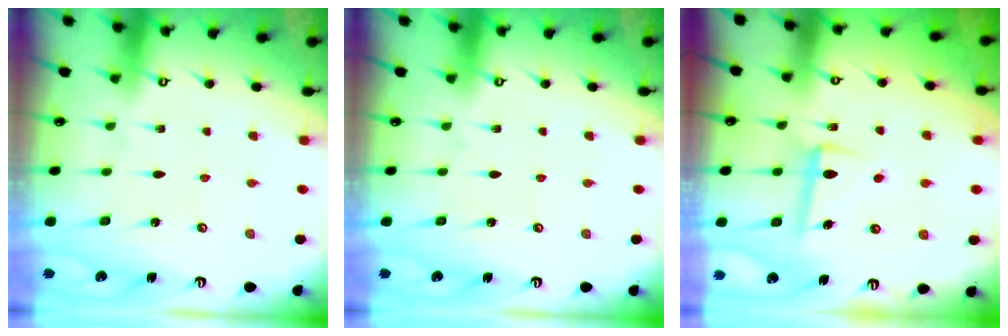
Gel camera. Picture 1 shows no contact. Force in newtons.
{"total": 0.0}
{"total": 6.3, "press": 6.1, "slide": 1.4}